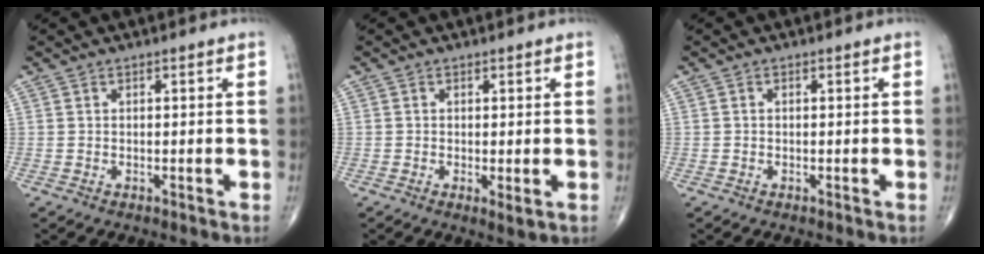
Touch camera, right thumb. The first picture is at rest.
{"total": 1.9, "force": [-0.4, 0.4, 1.8], "torque": [-0.036, -0.009, -0.008]}
{"total": 0.0}